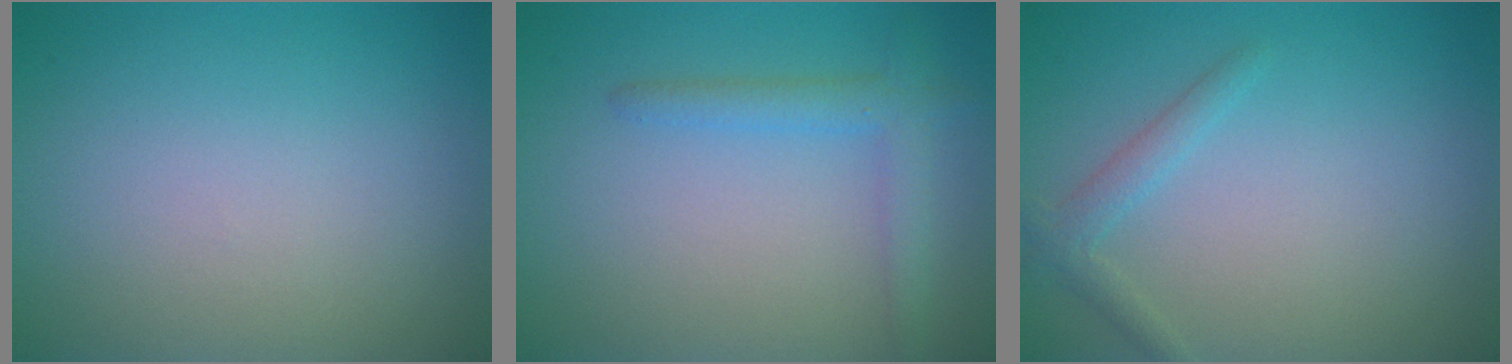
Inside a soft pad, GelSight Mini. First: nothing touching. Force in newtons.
{"total": 2.3, "press": 2.3, "slide": 0.1}
{"total": 1.6, "press": 1.6, "slide": 0.1}